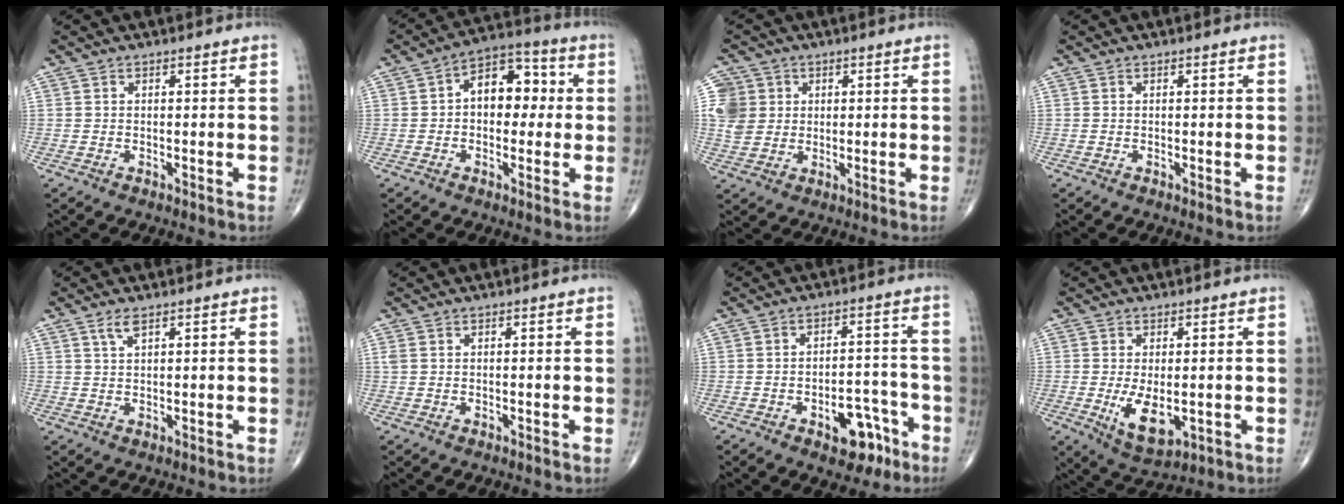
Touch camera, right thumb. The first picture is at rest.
{"total": 10.5, "force": [0.9, 6.9, 7.9], "torque": [-0.082, 0.029, 0.004]}
{"total": 7.5, "force": [1.7, 6.9, 2.4], "torque": [-0.030, 0.002, 0.033]}
{"total": 0.0}
{"total": 2.2, "force": [1.4, 0.7, 1.5], "torque": [-0.035, 0.001, 0.031]}
{"total": 0.8, "force": [0.3, 0.5, 0.6], "torque": [-0.016, 0.009, 0.010]}
{"total": 8.7, "force": [-4.7, 4.8, 5.4], "torque": [-0.044, 0.044, -0.061]}
{"total": 7.2, "force": [-1.2, 3.5, 6.2], "torque": [-0.101, -0.018, -0.006]}